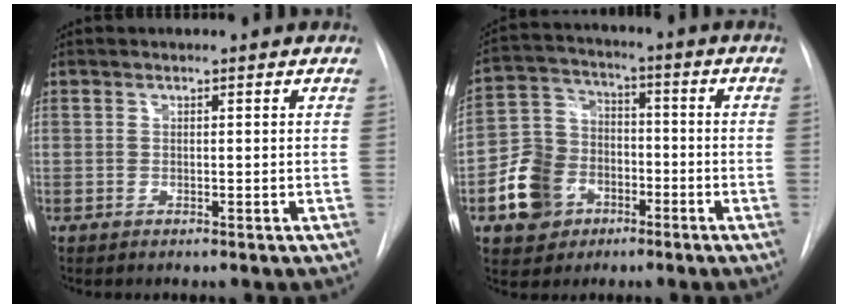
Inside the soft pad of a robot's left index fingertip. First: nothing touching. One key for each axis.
{"total": 10.6, "fx": -4.5, "fy": 8.6, "fz": 4.3, "tx": -0.103, "ty": 0.023, "tz": -0.073}